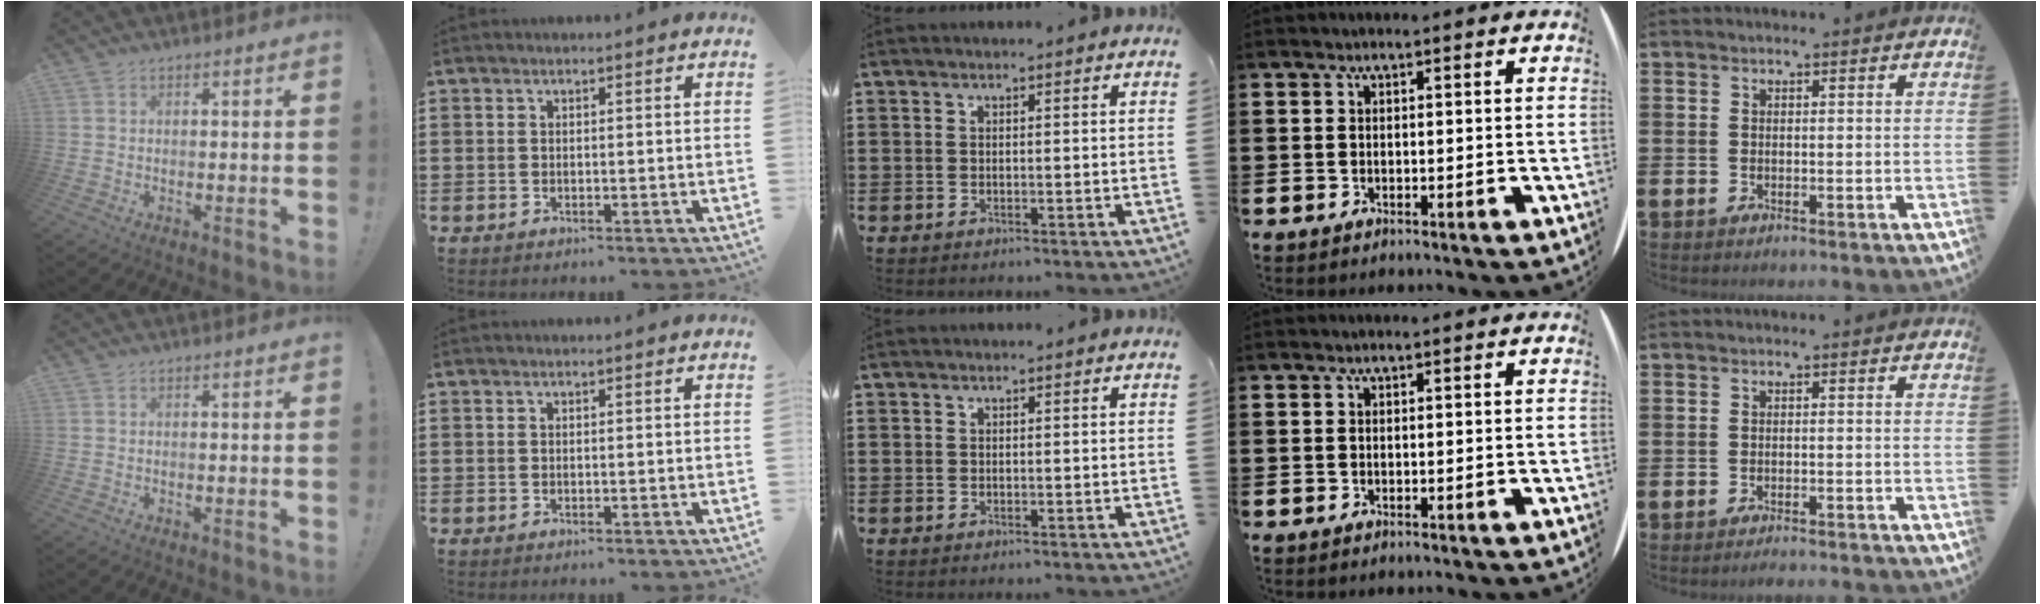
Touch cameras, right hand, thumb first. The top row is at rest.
{"little": {"total": 1.0, "force": [-1.0, -0.1, 0.1], "torque": [-0.003, -0.001, -0.021]}}